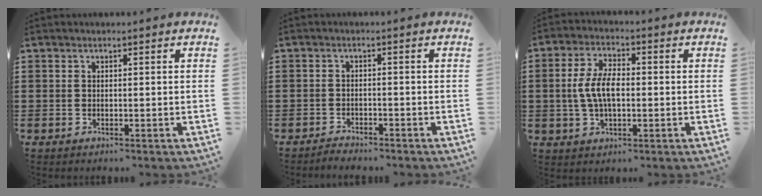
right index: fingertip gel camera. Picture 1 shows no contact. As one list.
[{"total": 1.7, "force": [-1.7, 0.2, -0.1], "torque": [-0.005, 0.004, -0.038]}, {"total": 6.7, "force": [-0.3, 3.3, 5.8], "torque": [-0.136, 0.000, -0.014]}]